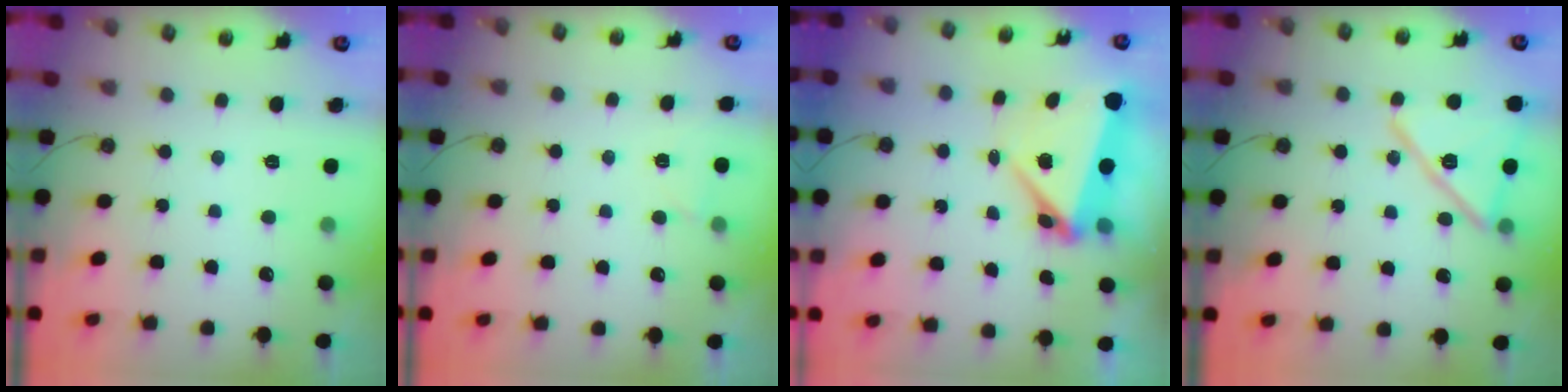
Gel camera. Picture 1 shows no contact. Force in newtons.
{"total": 1.8, "press": 1.6, "slide": 0.8}
{"total": 8.2, "press": 6.8, "slide": 4.6}
{"total": 15.8, "press": 15.8, "slide": 0.5}